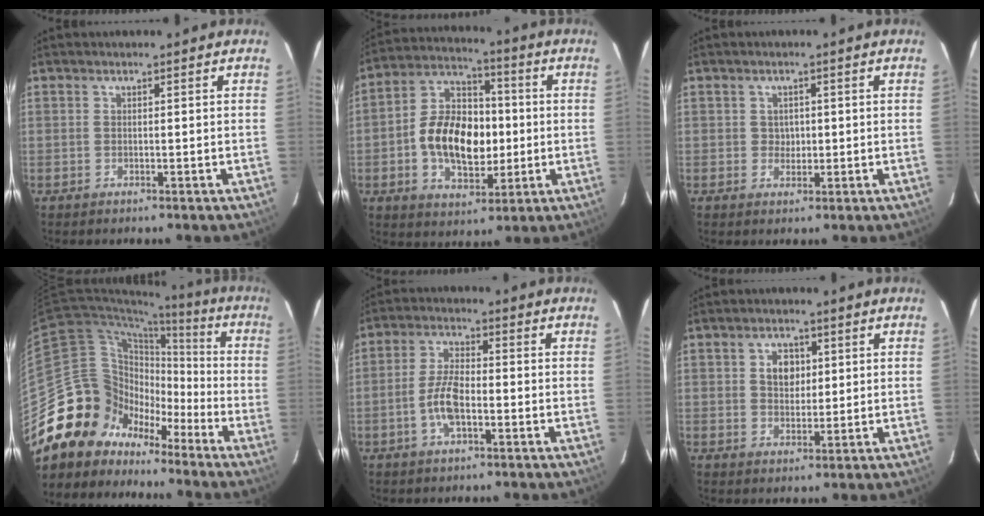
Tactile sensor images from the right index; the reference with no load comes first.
{"total": 15.1, "force": [-1.8, 9.7, 11.5], "torque": [-0.221, 0.026, -0.026]}
{"total": 2.1, "force": [0.1, 2.1, 0.4], "torque": [-0.002, 0.006, 0.003]}
{"total": 17.8, "force": [-11.8, 12.7, 4.0], "torque": [-0.085, 0.063, -0.202]}
{"total": 6.6, "force": [-2.2, 2.5, 5.7], "torque": [-0.120, 0.007, -0.042]}
{"total": 4.5, "force": [1.2, 3.4, 2.7], "torque": [-0.040, 0.010, 0.024]}